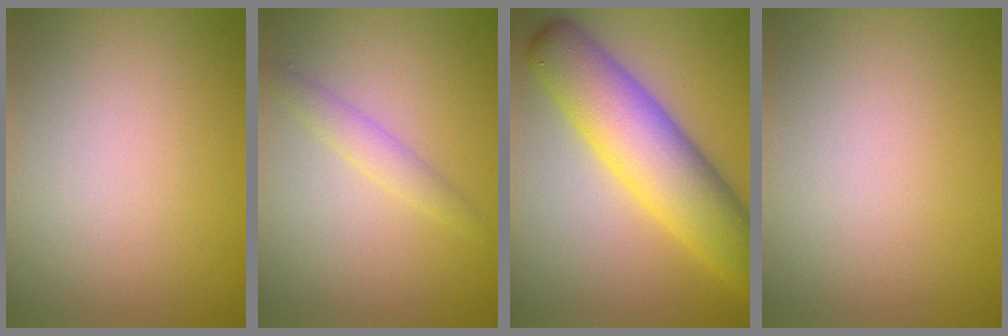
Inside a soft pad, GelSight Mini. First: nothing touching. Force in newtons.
{"total": 1.7, "press": 1.7, "slide": 0.1}
{"total": 7.7, "press": 7.7, "slide": 0.3}
{"total": 0.0}